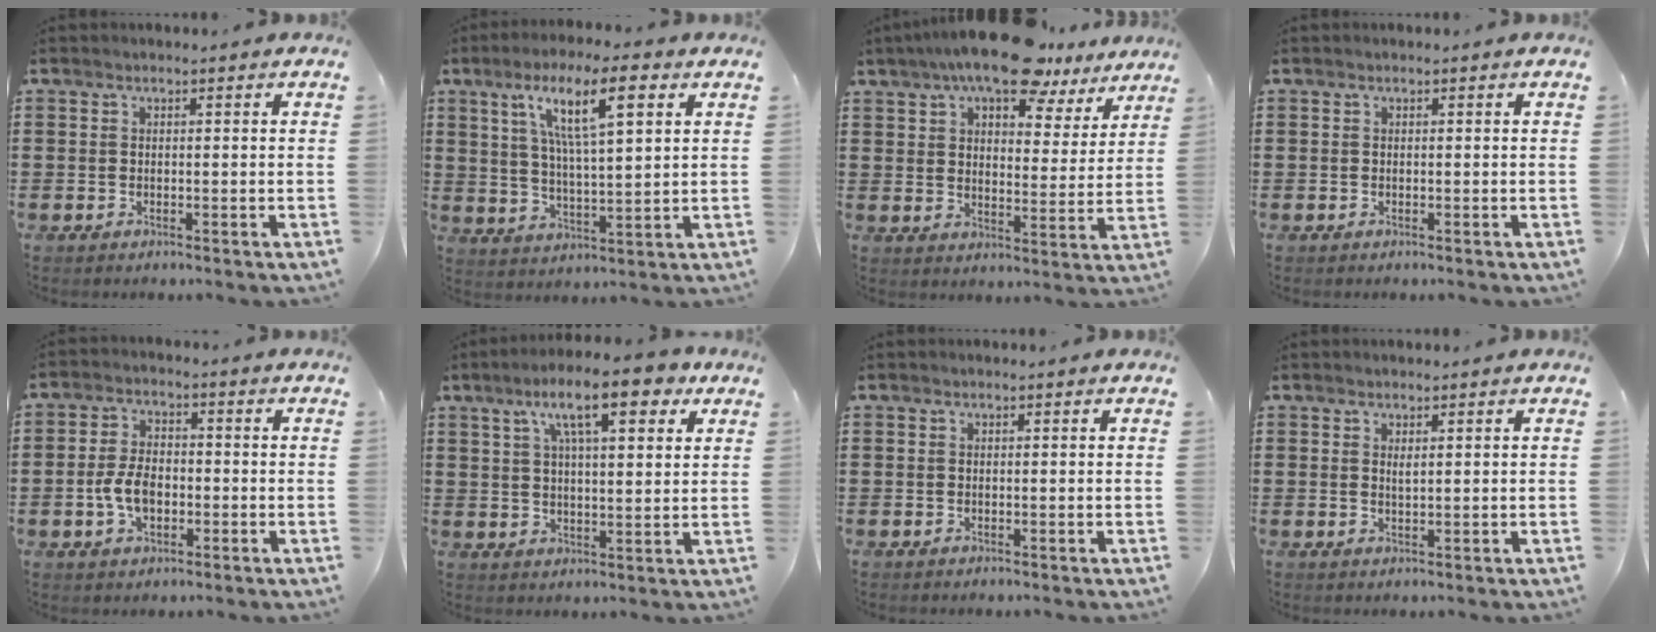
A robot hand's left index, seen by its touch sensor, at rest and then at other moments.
{"total": 12.1, "force": [6.0, 3.0, 10.1], "torque": [-0.193, 0.000, 0.097]}
{"total": 11.7, "force": [9.5, 2.8, 6.1], "torque": [-0.115, -0.036, 0.169]}
{"total": 0.0}
{"total": 5.7, "force": [-1.4, 3.3, 4.4], "torque": [-0.099, 0.003, -0.029]}
{"total": 11.1, "force": [6.3, 2.9, 8.7], "torque": [-0.150, -0.006, 0.101]}
{"total": 0.0}
{"total": 1.0, "force": [0.6, 0.1, 0.8], "torque": [-0.018, 0.000, 0.010]}